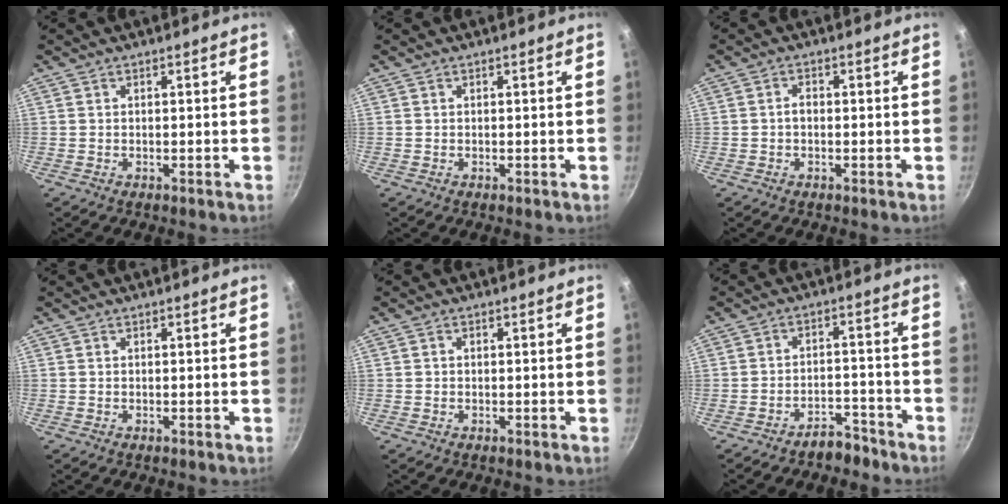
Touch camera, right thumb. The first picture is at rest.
{"total": 0.0}
{"total": 1.6, "force": [-0.3, 1.1, 1.1], "torque": [-0.015, 0.011, -0.006]}
{"total": 0.0}
{"total": 0.6, "force": [0.0, 0.6, 0.3], "torque": [-0.005, 0.004, 0.000]}
{"total": 5.0, "force": [-4.2, 2.2, 1.6], "torque": [-0.005, 0.049, -0.061]}